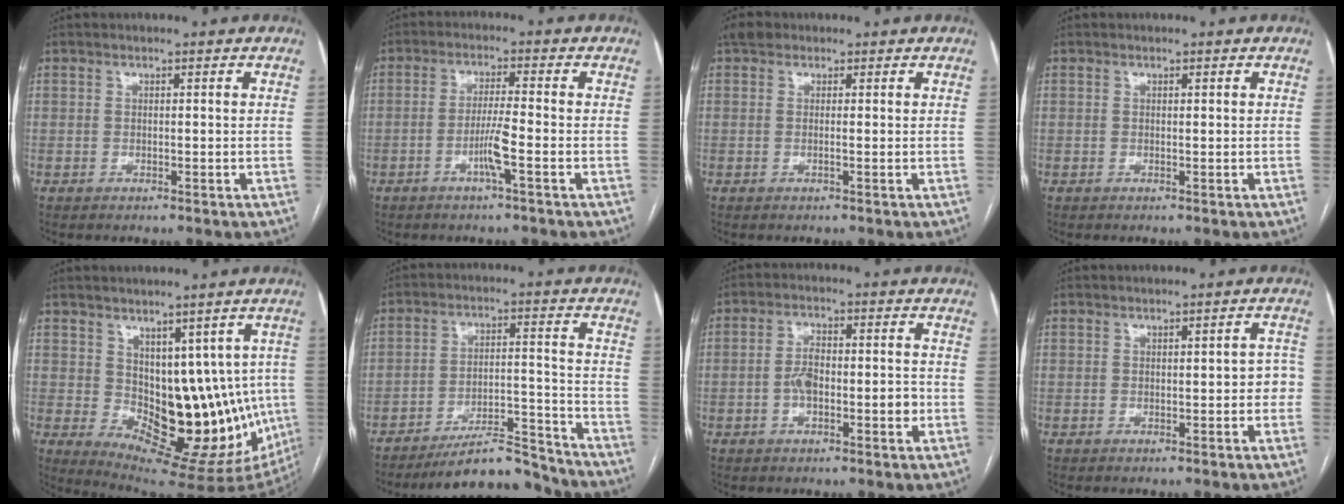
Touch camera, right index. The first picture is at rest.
{"total": 4.5, "force": [-1.8, -0.5, 4.1], "torque": [-0.081, -0.003, -0.036]}
{"total": 2.2, "force": [1.1, 1.2, 1.5], "torque": [-0.043, 0.012, 0.017]}
{"total": 0.0}
{"total": 15.6, "force": [-0.2, 8.7, 12.9], "torque": [-0.157, 0.007, 0.020]}
{"total": 11.7, "force": [-11.0, 2.0, 3.5], "torque": [-0.046, 0.035, -0.179]}
{"total": 6.1, "force": [-1.5, 2.5, 5.3], "torque": [-0.104, 0.016, -0.025]}
{"total": 2.7, "force": [-0.5, 1.1, 2.4], "torque": [-0.015, 0.014, -0.007]}